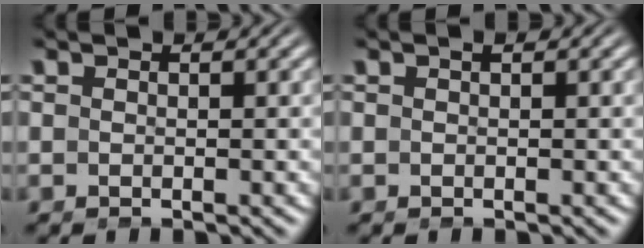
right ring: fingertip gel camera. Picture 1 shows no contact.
{"total": 0.0}